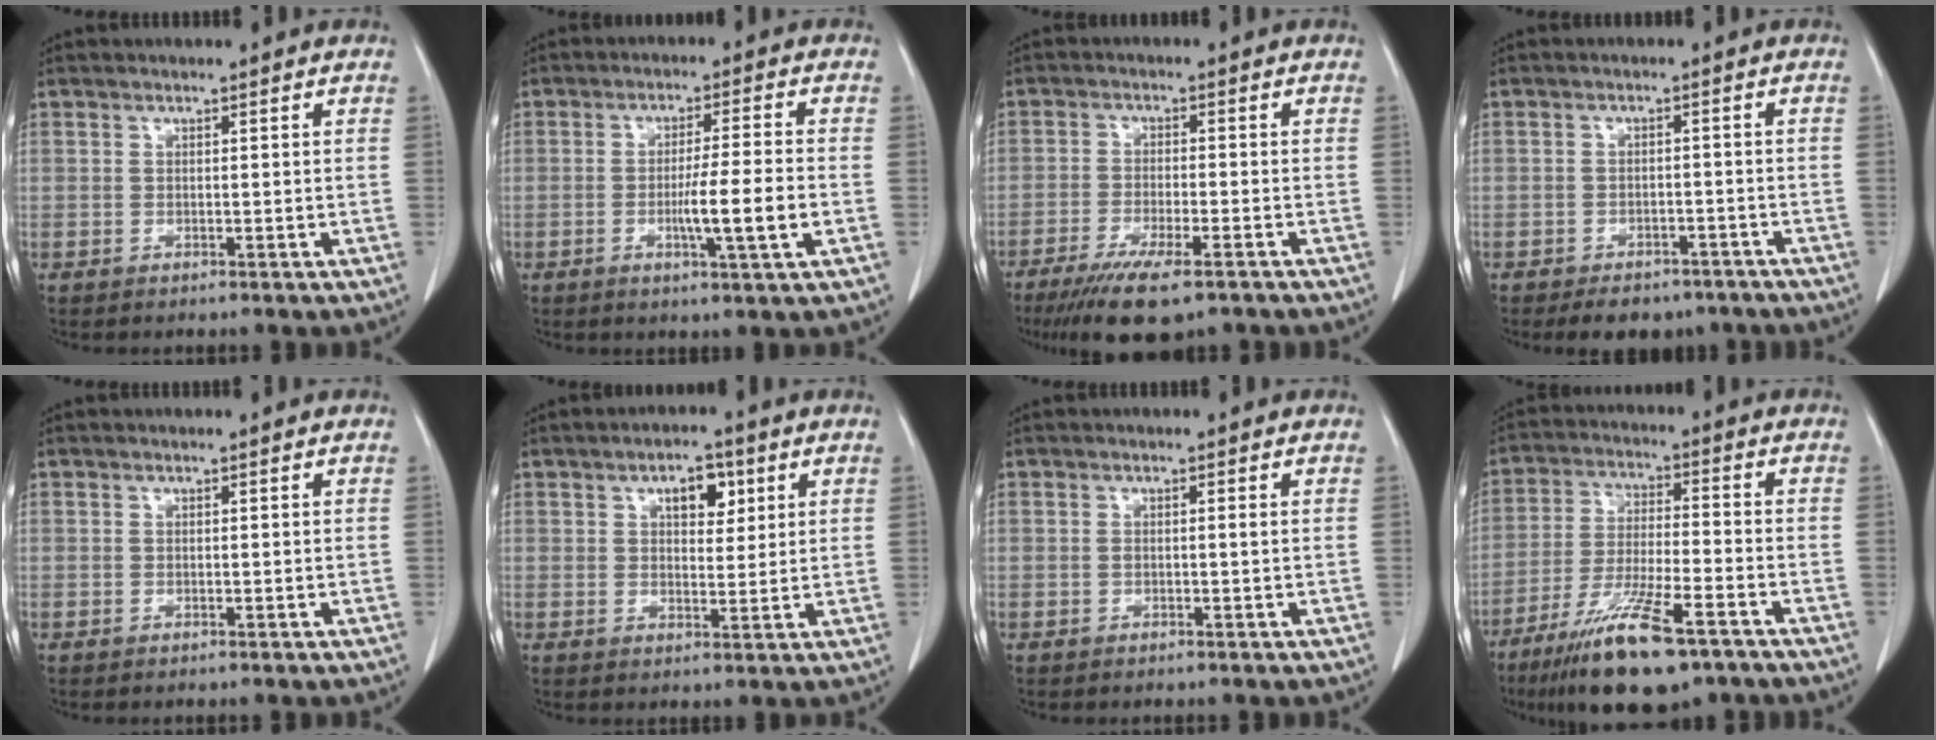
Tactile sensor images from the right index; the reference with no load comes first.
{"total": 7.8, "force": [-1.9, -0.4, 7.5], "torque": [-0.122, -0.011, -0.032]}
{"total": 10.1, "force": [-7.1, 1.9, 7.0], "torque": [-0.113, -0.022, -0.110]}
{"total": 6.9, "force": [-5.3, 3.7, 2.1], "torque": [-0.015, 0.009, -0.067]}
{"total": 0.0}
{"total": 5.3, "force": [2.4, 2.6, 4.0], "torque": [-0.060, 0.004, 0.037]}
{"total": 0.7, "force": [0.1, 0.1, 0.7], "torque": [-0.017, -0.001, 0.002]}
{"total": 14.6, "force": [-9.5, 2.5, 10.8], "torque": [-0.206, -0.033, -0.167]}